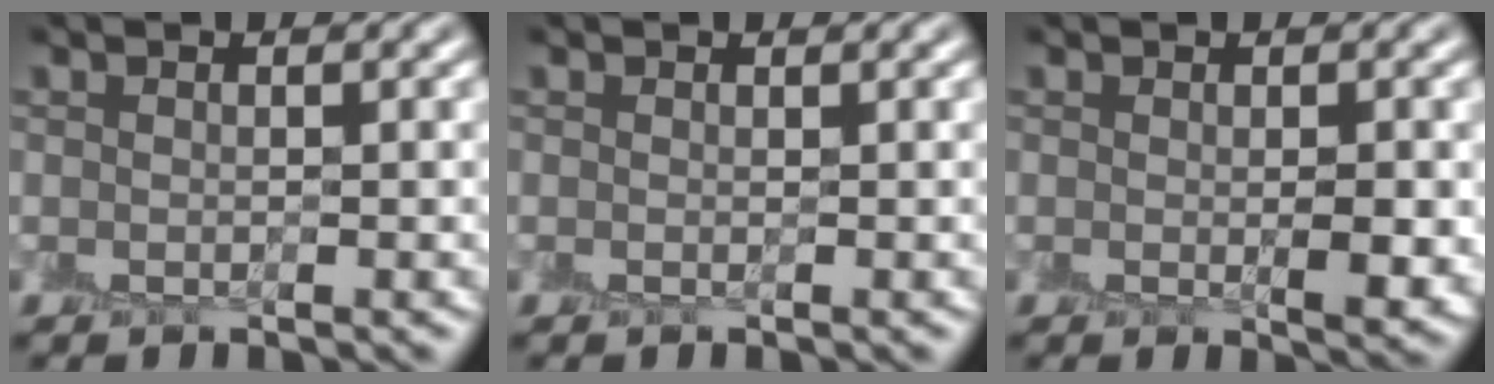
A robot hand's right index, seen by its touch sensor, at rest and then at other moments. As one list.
[{"total": 0.0}, {"total": 2.2, "force": [0.1, 0.5, 2.1], "torque": [-0.025, -0.001, 0.008]}]